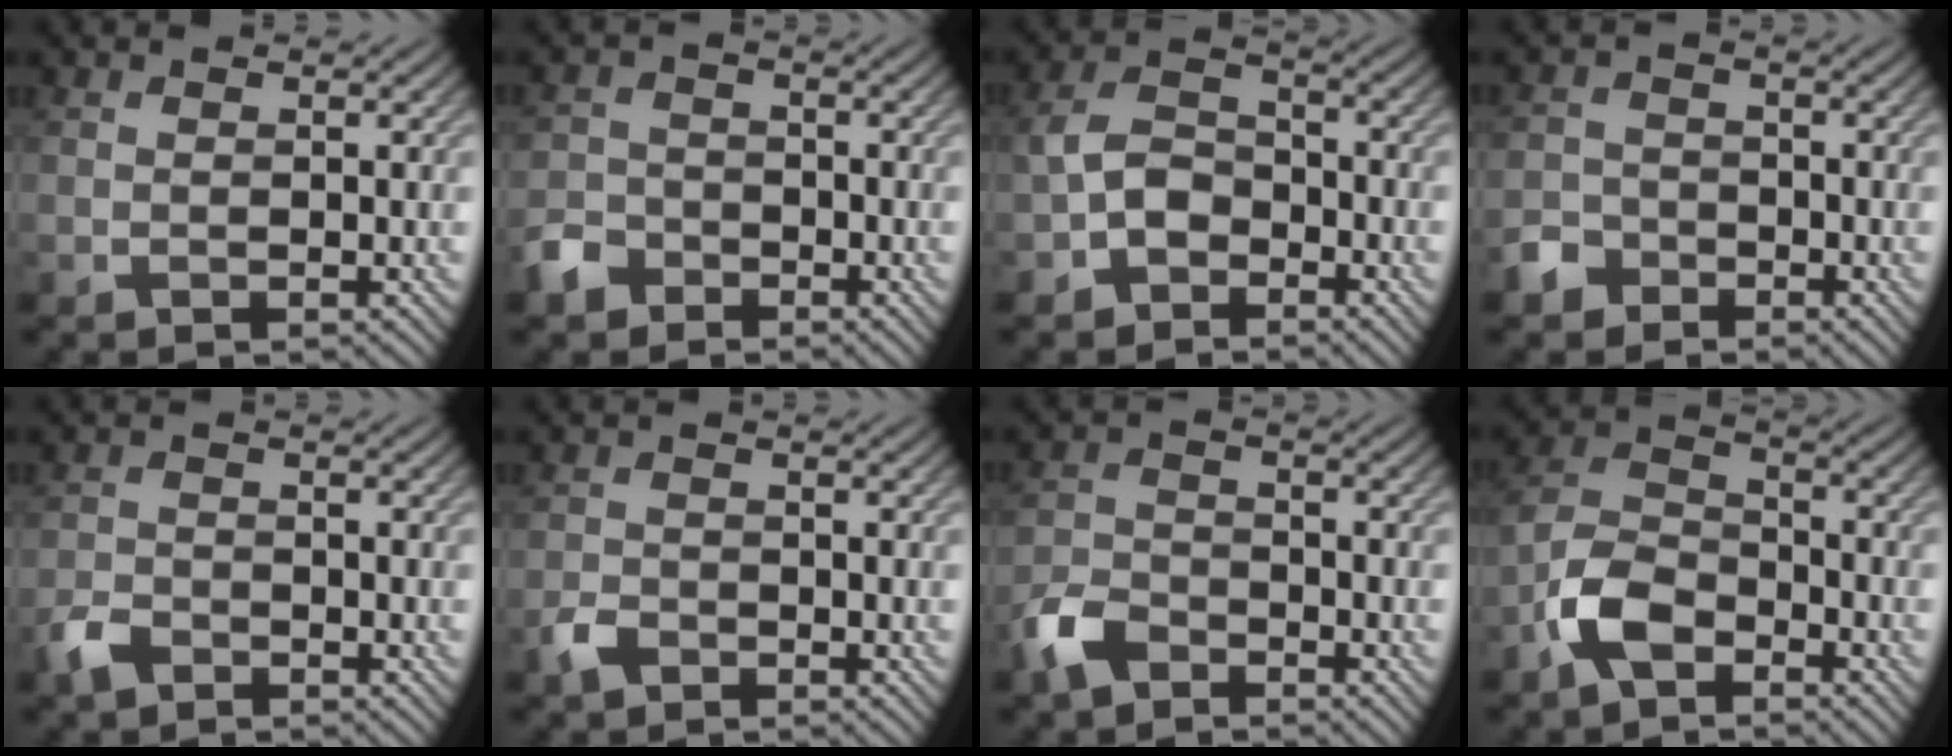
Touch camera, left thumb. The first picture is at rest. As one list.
[{"total": 3.9, "force": [-2.7, 2.6, 1.1], "torque": [-0.030, -0.002, -0.062]}, {"total": 4.8, "force": [-2.5, 3.2, 2.7], "torque": [-0.056, 0.006, -0.061]}, {"total": 3.5, "force": [-2.5, 2.4, 0.7], "torque": [-0.016, 0.000, -0.056]}, {"total": 3.0, "force": [-2.2, 1.5, 1.3], "torque": [-0.029, -0.004, -0.053]}, {"total": 2.4, "force": [-1.7, 1.3, 1.0], "torque": [-0.023, -0.002, -0.040]}, {"total": 5.1, "force": [-3.7, 2.7, 2.4], "torque": [-0.055, -0.004, -0.087]}, {"total": 7.3, "force": [-4.3, 3.7, 4.5], "torque": [-0.095, 0.005, -0.104]}]